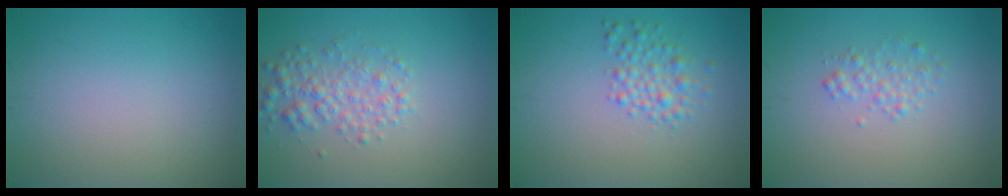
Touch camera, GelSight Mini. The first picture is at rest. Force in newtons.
{"total": 2.9, "press": 2.9, "slide": 0.1}
{"total": 2.3, "press": 2.3, "slide": 0.0}
{"total": 1.5, "press": 1.5, "slide": 0.0}